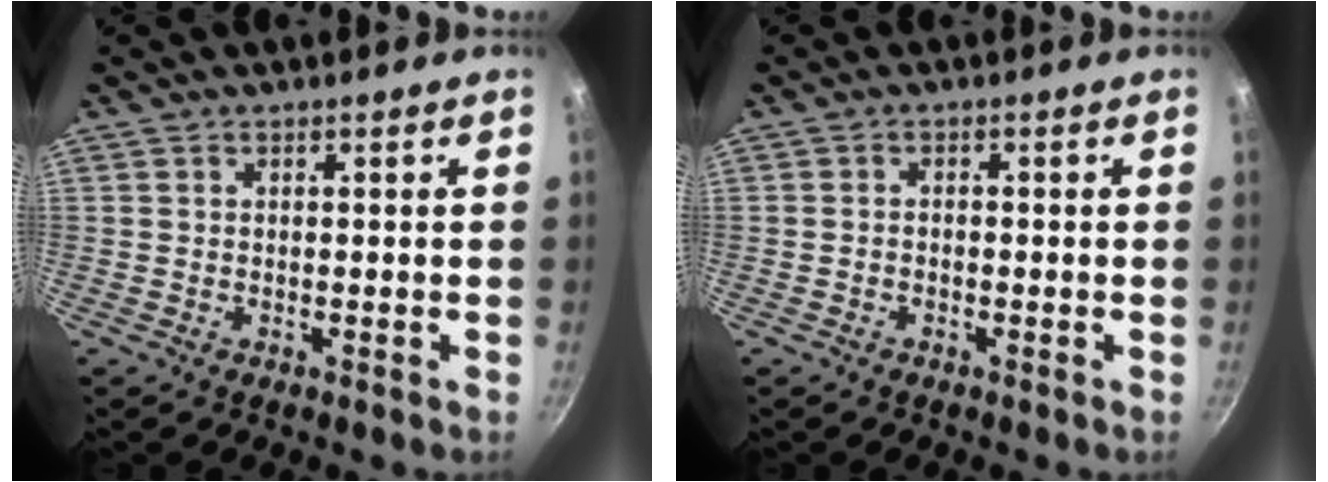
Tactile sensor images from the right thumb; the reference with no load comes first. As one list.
[{"total": 0.9, "force": [-0.6, 0.5, 0.5], "torque": [-0.012, 0.006, -0.013]}]